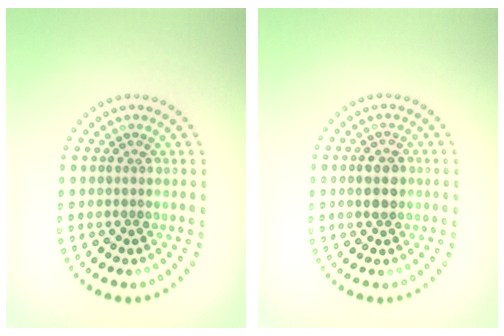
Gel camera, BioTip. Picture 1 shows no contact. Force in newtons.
{"total": 2.9, "press": 2.9, "slide": 0.1}